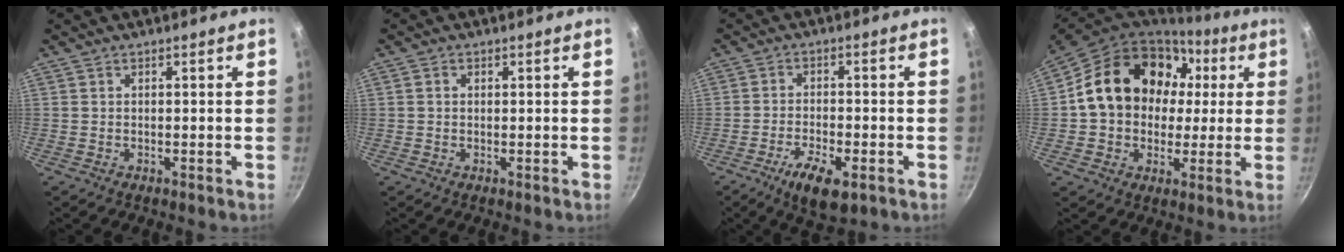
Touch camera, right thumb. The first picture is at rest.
{"total": 1.1, "force": [0.2, 0.9, 0.5], "torque": [-0.009, 0.006, 0.002]}
{"total": 8.4, "force": [-4.1, 3.2, 6.6], "torque": [-0.109, 0.013, -0.066]}
{"total": 21.3, "force": [3.7, 17.0, 12.3], "torque": [-0.188, 0.042, 0.063]}